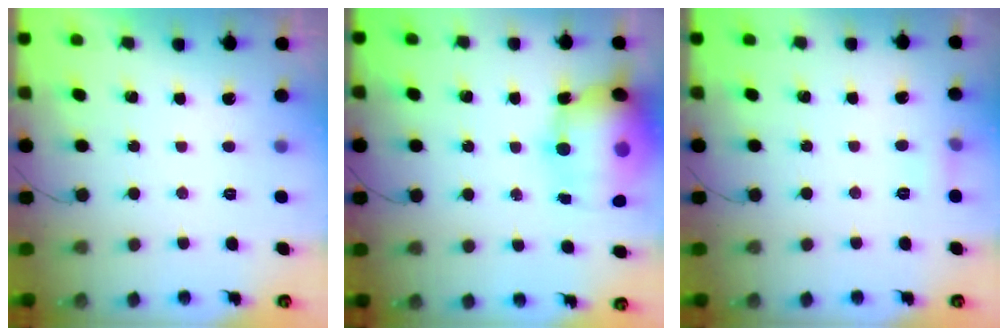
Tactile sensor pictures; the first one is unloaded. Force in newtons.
{"total": 17.9, "press": 17.4, "slide": 4.2}
{"total": 4.7, "press": 4.2, "slide": 2.2}